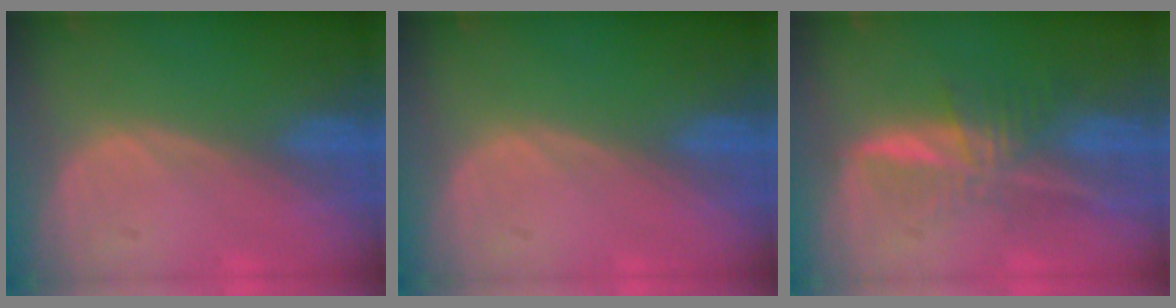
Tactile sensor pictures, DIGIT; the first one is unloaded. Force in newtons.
{"total": 0.0}
{"total": 7.0, "press": 6.0, "slide": 3.7}